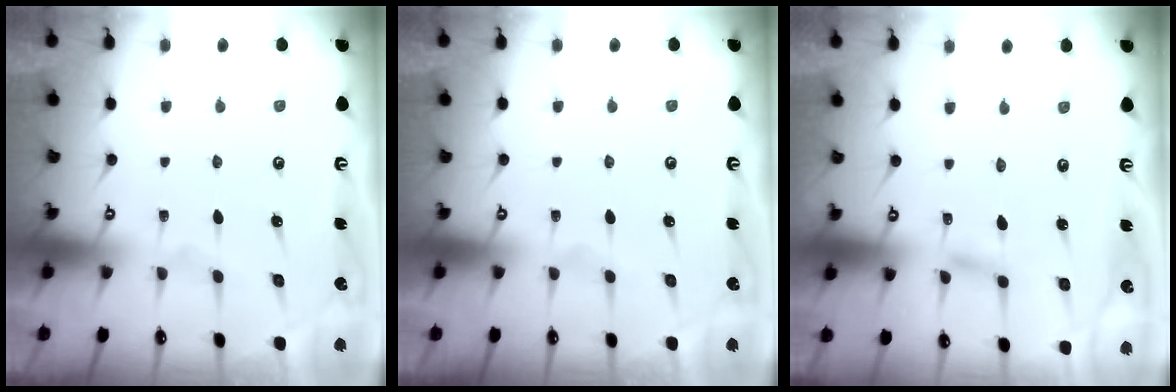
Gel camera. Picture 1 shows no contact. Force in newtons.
{"total": 0.0}
{"total": 2.1, "press": 2.1, "slide": 0.2}